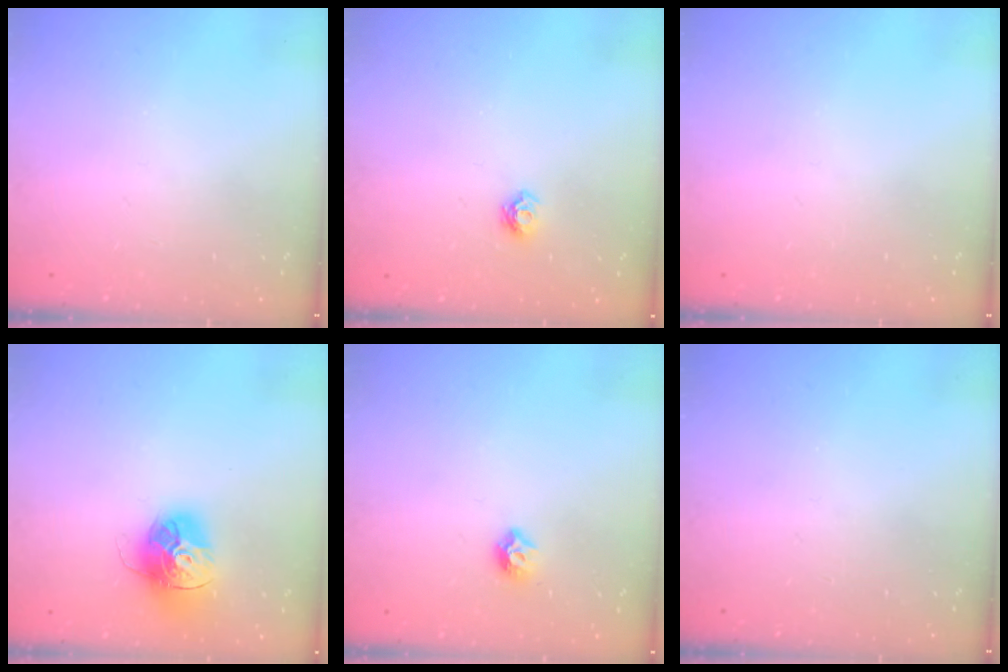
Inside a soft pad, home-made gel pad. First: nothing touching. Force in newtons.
{"total": 4.9, "press": 4.8, "slide": 0.6}
{"total": 0.0}
{"total": 14.9, "press": 14.9, "slide": 1.6}
{"total": 5.8, "press": 5.7, "slide": 0.9}
{"total": 0.0}